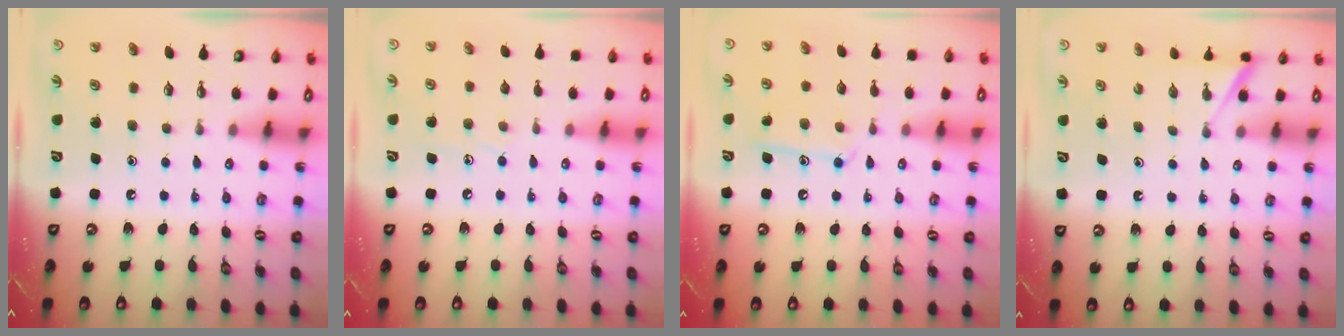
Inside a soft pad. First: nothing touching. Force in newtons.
{"total": 5.4, "press": 5.4, "slide": 0.5}
{"total": 10.7, "press": 10.6, "slide": 0.7}
{"total": 3.7, "press": 3.7, "slide": 0.4}